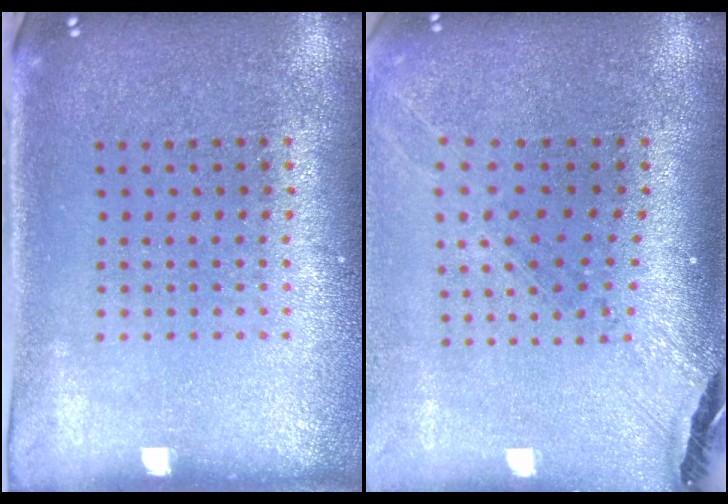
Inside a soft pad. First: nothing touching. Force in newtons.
{"total": 1.5, "press": 1.4, "slide": 0.5}